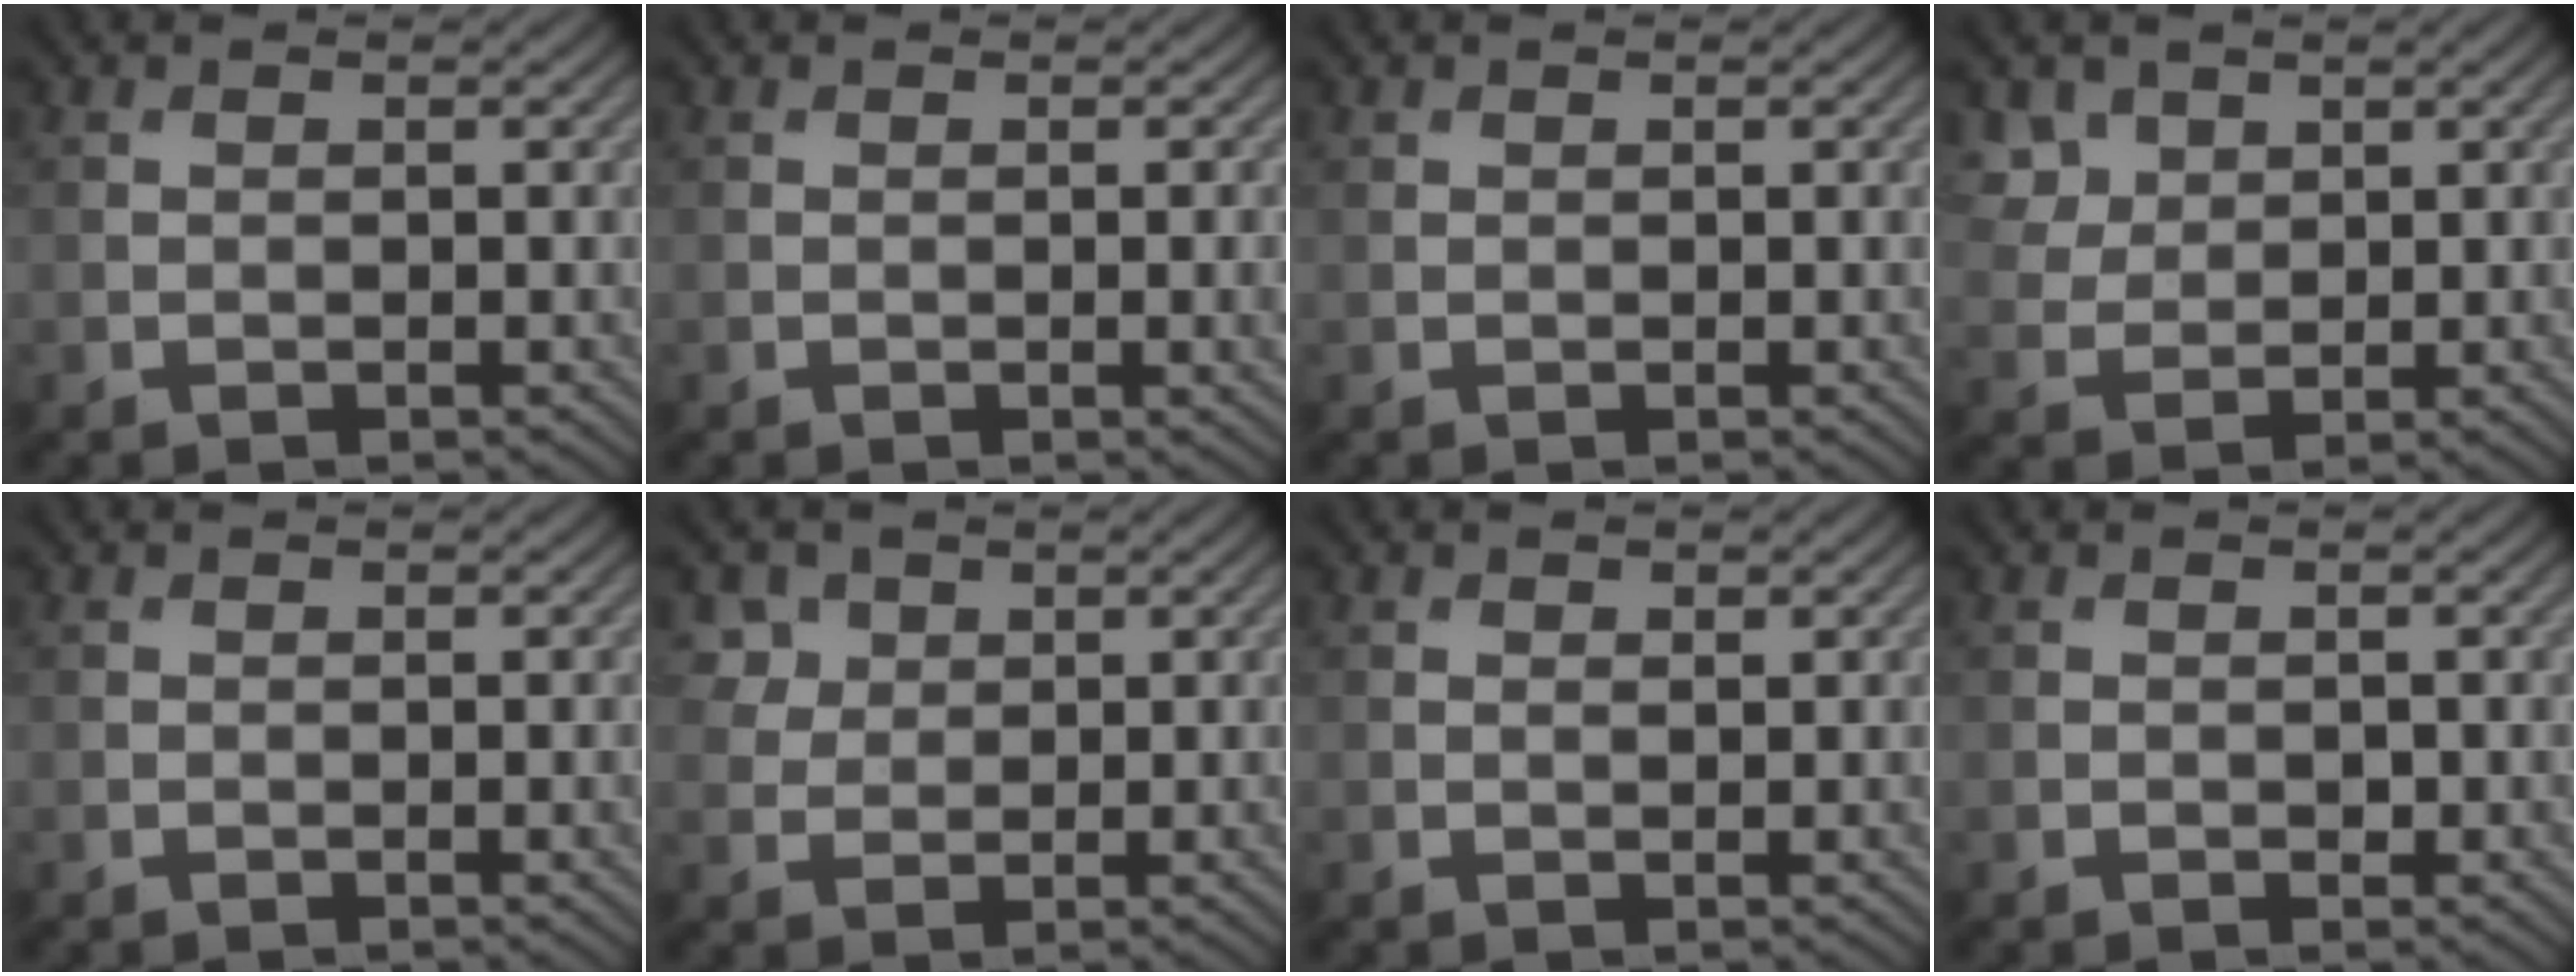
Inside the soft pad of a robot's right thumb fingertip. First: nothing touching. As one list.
[{"total": 1.5, "force": [-0.1, 0.3, 1.5], "torque": [-0.018, -0.003, -0.002]}, {"total": 0.0}, {"total": 3.9, "force": [2.2, 2.8, 1.5], "torque": [-0.049, -0.005, 0.049]}, {"total": 0.6, "force": [0.0, 0.1, 0.6], "torque": [-0.007, -0.001, 0.000]}, {"total": 3.6, "force": [1.9, 2.8, 1.1], "torque": [-0.038, -0.009, 0.050]}, {"total": 0.7, "force": [0.5, 0.2, 0.4], "torque": [-0.007, -0.002, 0.008]}, {"total": 0.7, "force": [-0.1, 0.5, 0.5], "torque": [-0.006, -0.003, -0.001]}]